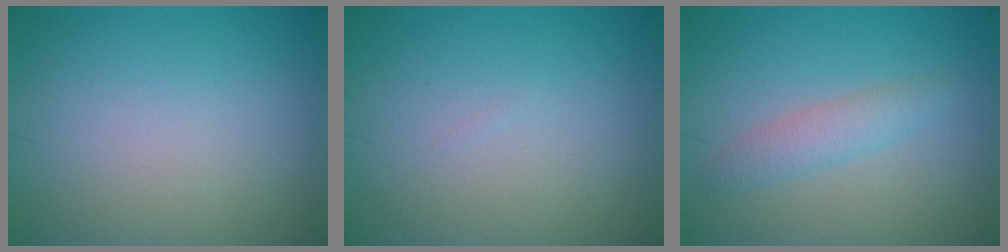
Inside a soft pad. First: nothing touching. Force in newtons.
{"total": 0.0}
{"total": 2.1, "press": 2.1, "slide": 0.1}